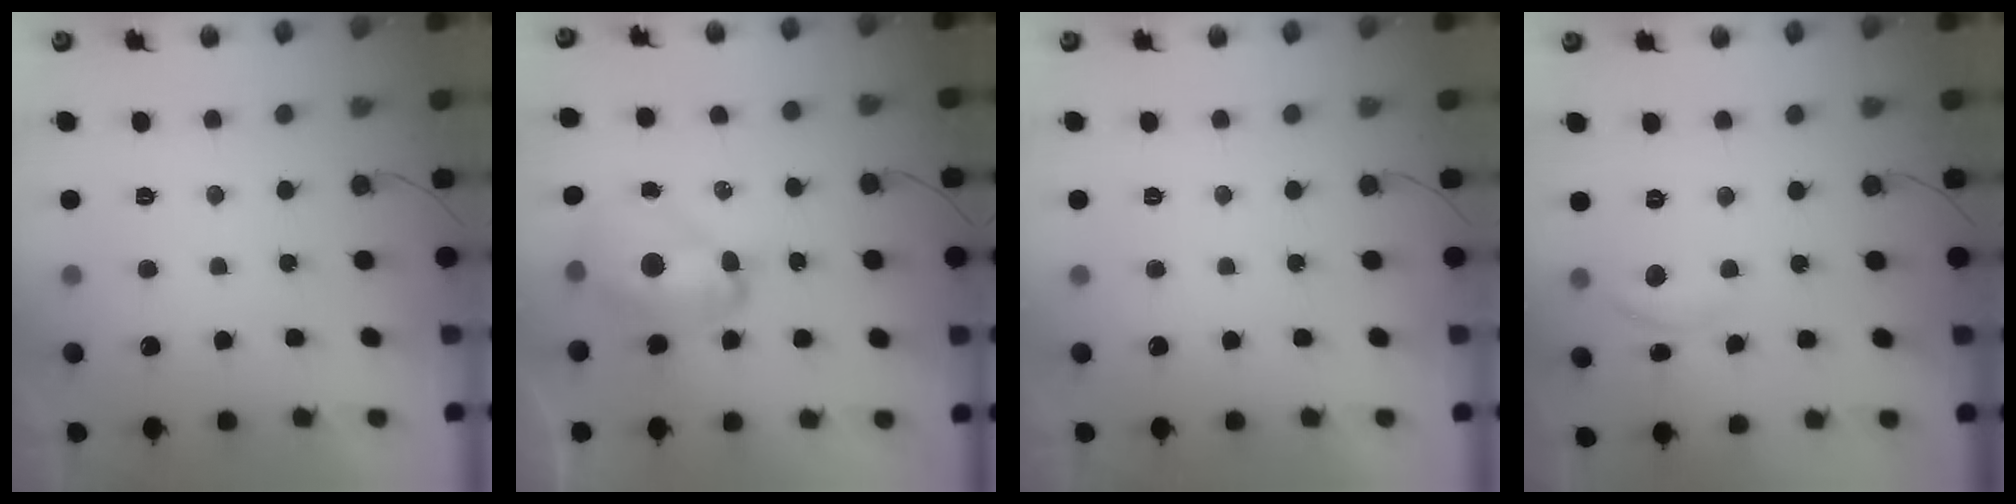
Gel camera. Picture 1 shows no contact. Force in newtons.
{"total": 12.3, "press": 12.2, "slide": 1.1}
{"total": 0.0}
{"total": 6.9, "press": 6.8, "slide": 0.7}